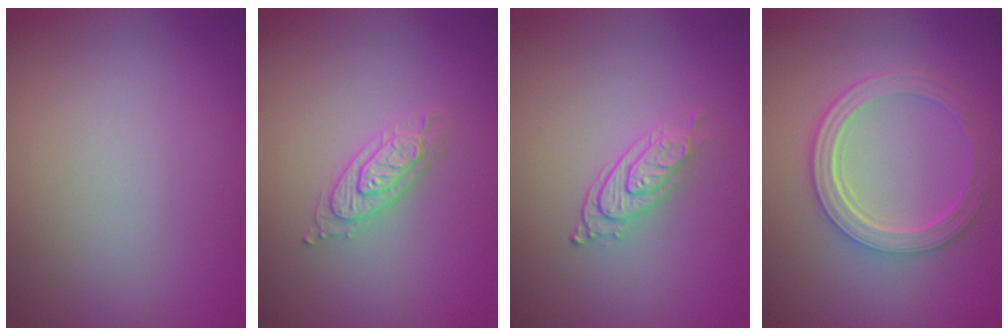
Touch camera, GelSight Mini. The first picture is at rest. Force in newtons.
{"total": 2.2, "press": 2.1, "slide": 0.4}
{"total": 2.7, "press": 2.1, "slide": 1.7}
{"total": 5.3, "press": 3.8, "slide": 3.6}